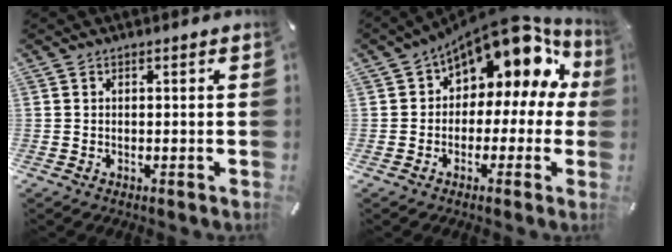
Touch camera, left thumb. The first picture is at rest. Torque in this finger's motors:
{"motor_torque": [1.84, 3.17, 1.60, -1.17, 0.17]}